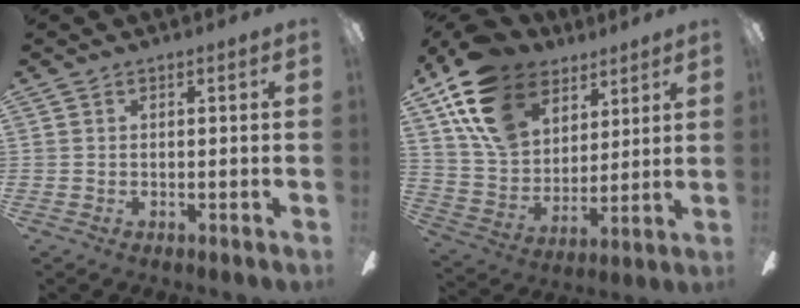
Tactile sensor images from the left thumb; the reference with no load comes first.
{"total": 18.4, "force": [10.6, 12.4, 8.6], "torque": [-0.182, -0.041, 0.203]}